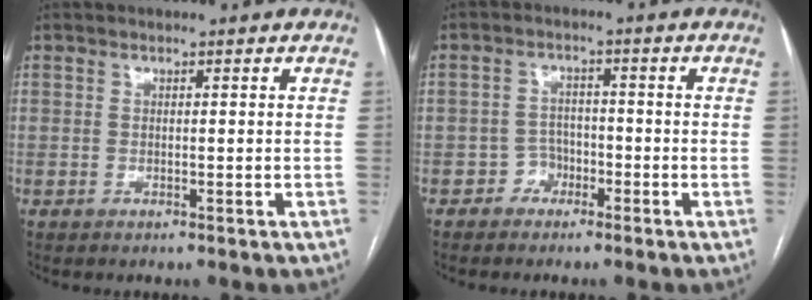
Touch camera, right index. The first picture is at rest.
{"total": 3.0, "force": [-1.6, 2.5, 0.0], "torque": [0.005, 0.014, -0.033]}